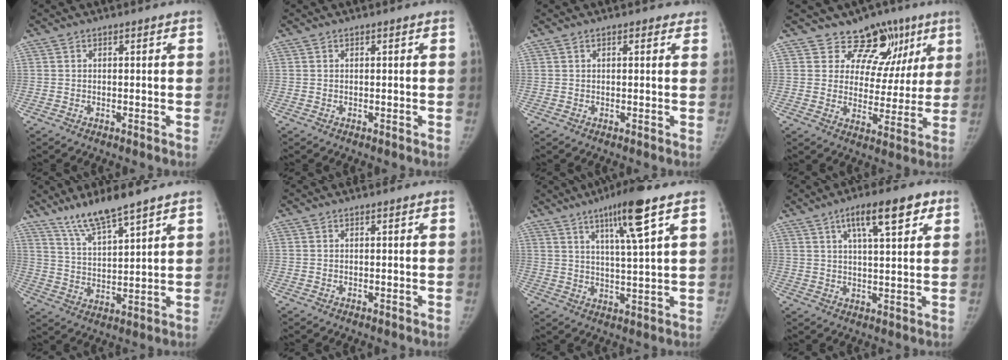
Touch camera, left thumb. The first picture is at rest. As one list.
[{"total": 0.0}, {"total": 1.8, "force": [1.2, 0.9, 1.0], "torque": [-0.005, -0.002, 0.010]}, {"total": 12.0, "force": [8.2, 8.4, 2.5], "torque": [0.017, -0.037, 0.098]}, {"total": 9.6, "force": [7.6, 0.9, 5.9], "torque": [-0.109, -0.043, 0.151]}, {"total": 0.0}, {"total": 10.4, "force": [5.7, 0.2, 8.7], "torque": [-0.149, -0.027, 0.095]}, {"total": 10.3, "force": [5.2, 3.0, 8.3], "torque": [-0.114, -0.010, 0.079]}]